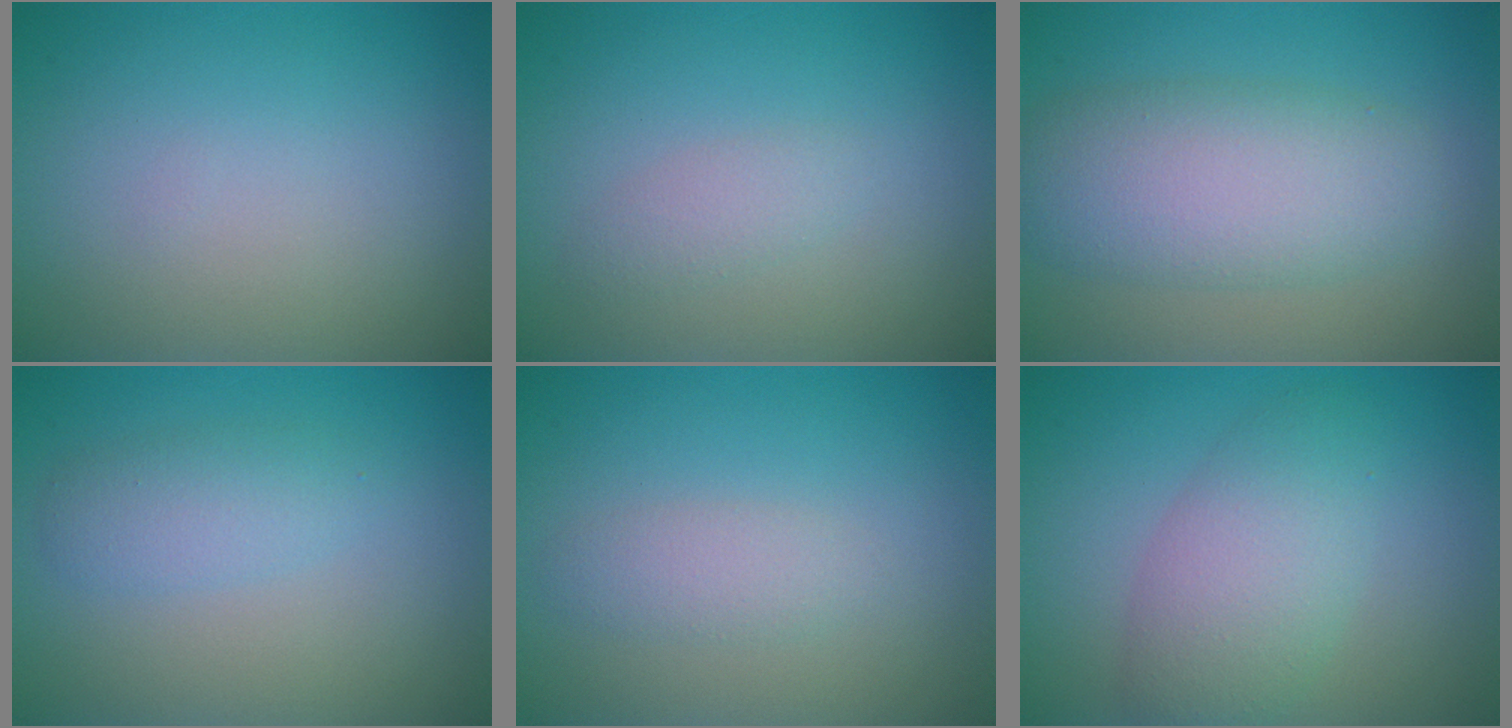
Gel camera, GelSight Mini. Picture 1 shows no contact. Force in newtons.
{"total": 1.3, "press": 1.3, "slide": 0.0}
{"total": 6.4, "press": 6.4, "slide": 0.5}
{"total": 2.2, "press": 2.2, "slide": 0.0}
{"total": 1.7, "press": 1.7, "slide": 0.0}
{"total": 4.7, "press": 4.7, "slide": 0.1}